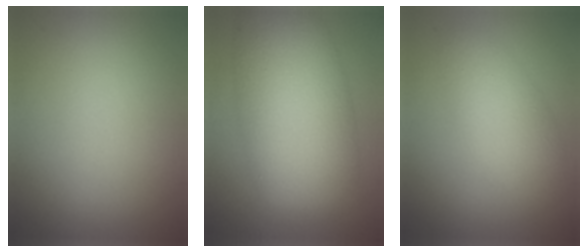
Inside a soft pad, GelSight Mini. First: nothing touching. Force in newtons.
{"total": 11.0, "press": 11.0, "slide": 0.3}
{"total": 3.8, "press": 3.8, "slide": 0.1}